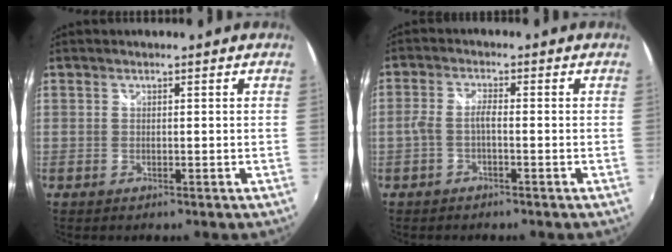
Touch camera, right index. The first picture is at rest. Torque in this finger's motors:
{"motor_torque": [0.46, -0.32, 0.35, 0.07]}